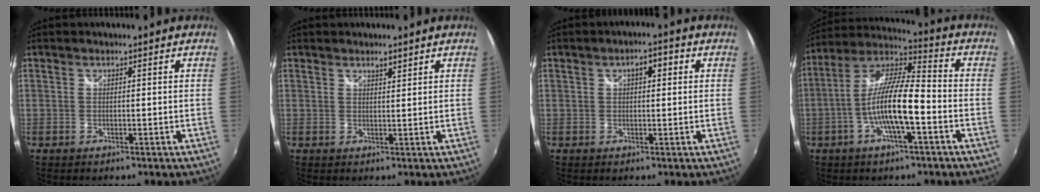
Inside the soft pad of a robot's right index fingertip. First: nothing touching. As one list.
[{"total": 1.3, "force": [1.1, 0.3, 0.6], "torque": [-0.008, 0.000, 0.019]}, {"total": 3.3, "force": [0.9, 1.4, 2.8], "torque": [-0.042, 0.012, 0.013]}, {"total": 13.1, "force": [-4.1, 2.5, 12.2], "torque": [-0.239, 0.003, -0.078]}]